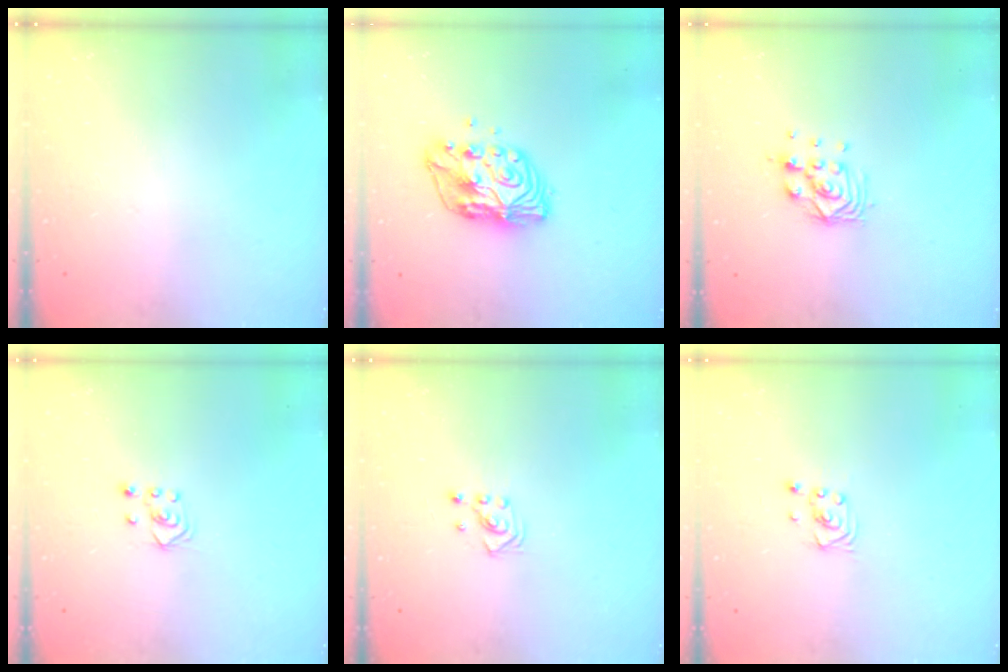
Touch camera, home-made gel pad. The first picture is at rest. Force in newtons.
{"total": 9.8, "press": 9.8, "slide": 0.7}
{"total": 7.8, "press": 7.8, "slide": 0.6}
{"total": 3.6, "press": 3.6, "slide": 0.4}
{"total": 2.6, "press": 2.6, "slide": 0.3}
{"total": 2.0, "press": 2.0, "slide": 0.1}